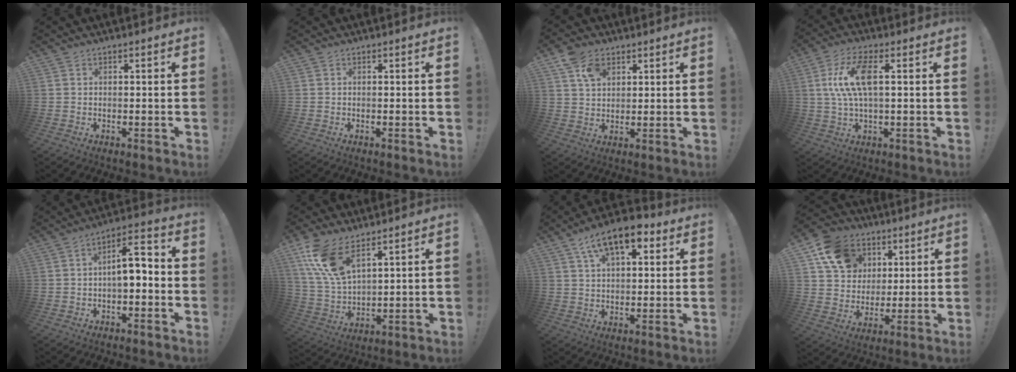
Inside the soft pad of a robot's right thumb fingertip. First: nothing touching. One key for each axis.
{"total": 0.0}
{"total": 7.9, "fx": 4.1, "fy": 5.2, "fz": 4.2, "tx": -0.063, "ty": -0.009, "tz": 0.078}
{"total": 12.1, "fx": 2.1, "fy": 4.4, "fz": 11.1, "tx": -0.213, "ty": 0.000, "tz": 0.035}
{"total": 8.5, "fx": -0.6, "fy": 3.5, "fz": 7.7, "tx": -0.114, "ty": 0.005, "tz": -0.011}
{"total": 13.2, "fx": 8.5, "fy": 5.5, "fz": 8.5, "tx": -0.189, "ty": -0.041, "tz": 0.160}
{"total": 12.8, "fx": 6.3, "fy": 5.9, "fz": 9.5, "tx": -0.148, "ty": -0.015, "tz": 0.109}
{"total": 14.5, "fx": 6.5, "fy": 11.5, "fz": 5.8, "tx": -0.088, "ty": -0.023, "tz": 0.131}